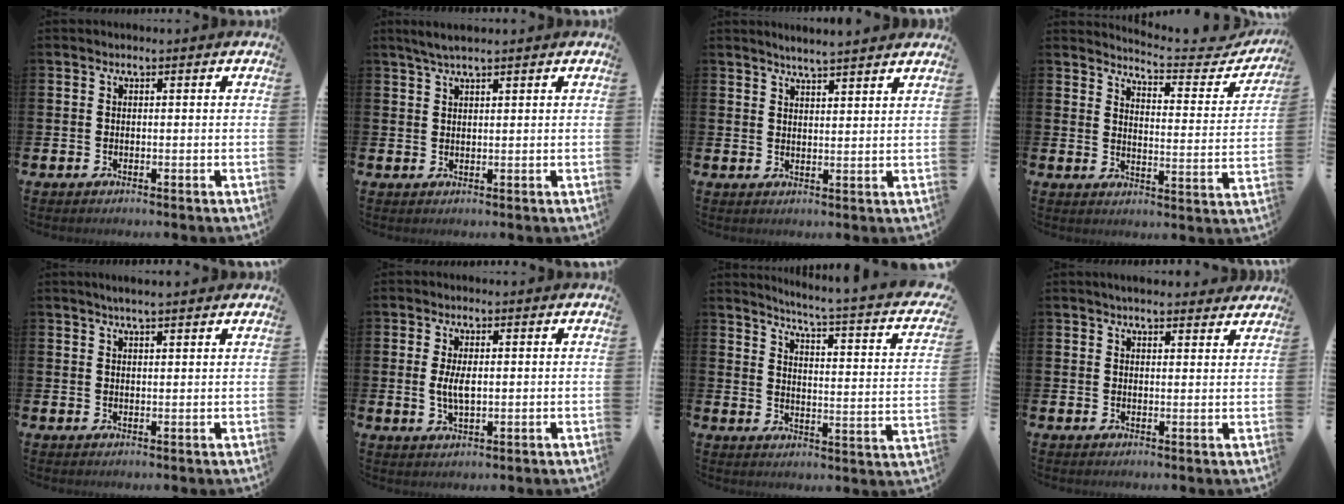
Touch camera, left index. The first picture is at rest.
{"total": 2.7, "force": [2.1, 0.4, 1.5], "torque": [-0.037, 0.004, 0.040]}
{"total": 3.9, "force": [3.8, -0.5, 0.5], "torque": [-0.016, -0.017, 0.068]}
{"total": 4.8, "force": [4.7, 0.4, 1.0], "torque": [-0.028, -0.045, 0.073]}
{"total": 2.7, "force": [2.4, 0.2, 1.1], "torque": [-0.017, -0.006, 0.041]}
{"total": 3.6, "force": [0.5, 1.5, 3.2], "torque": [-0.052, -0.001, 0.004]}
{"total": 3.7, "force": [2.9, -0.3, 2.3], "torque": [-0.049, -0.042, 0.033]}
{"total": 3.5, "force": [3.4, 0.7, 0.7], "torque": [-0.011, -0.016, 0.061]}